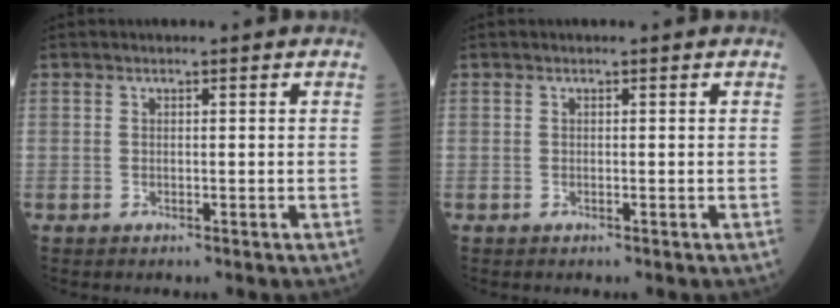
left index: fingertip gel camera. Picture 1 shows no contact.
{"total": 0.0}